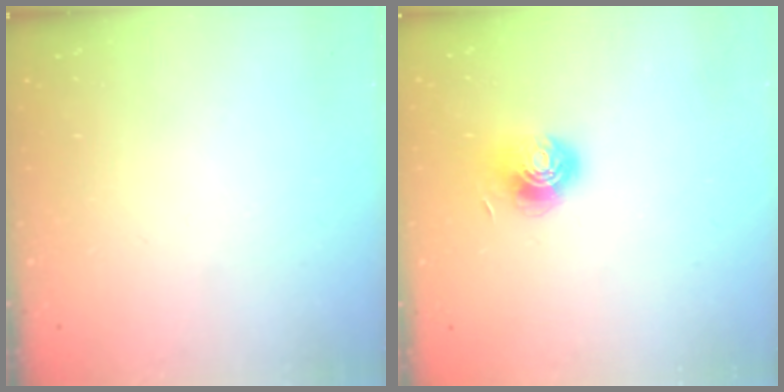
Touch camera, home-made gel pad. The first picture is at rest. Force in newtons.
{"total": 7.0, "press": 7.0, "slide": 0.5}